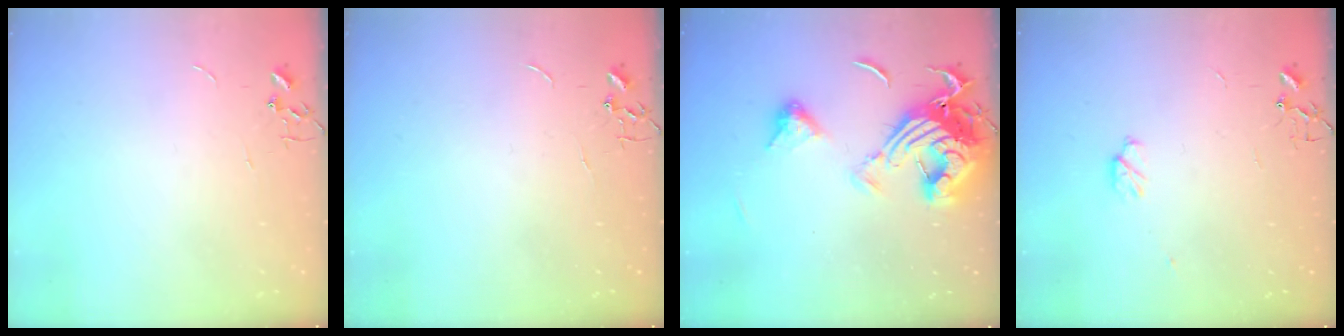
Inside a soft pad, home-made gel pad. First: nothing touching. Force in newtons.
{"total": 0.0}
{"total": 16.8, "press": 16.8, "slide": 1.6}
{"total": 4.3, "press": 4.1, "slide": 1.2}